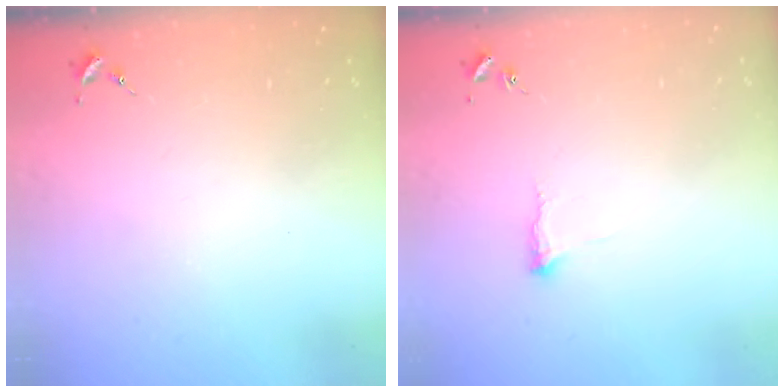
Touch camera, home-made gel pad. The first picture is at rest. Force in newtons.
{"total": 6.4, "press": 6.3, "slide": 0.8}